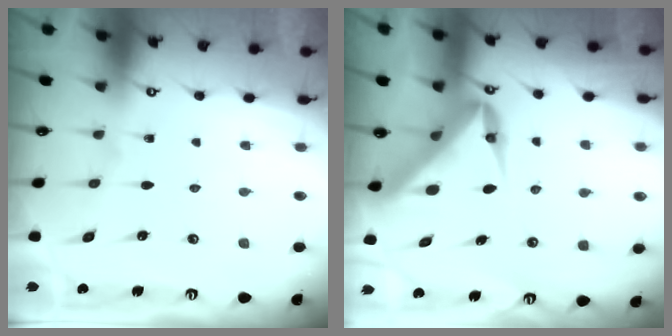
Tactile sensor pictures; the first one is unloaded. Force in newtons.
{"total": 7.7, "press": 7.7, "slide": 0.5}